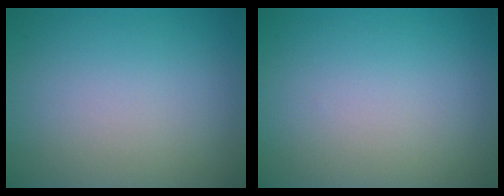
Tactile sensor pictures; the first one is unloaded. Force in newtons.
{"total": 0.0}